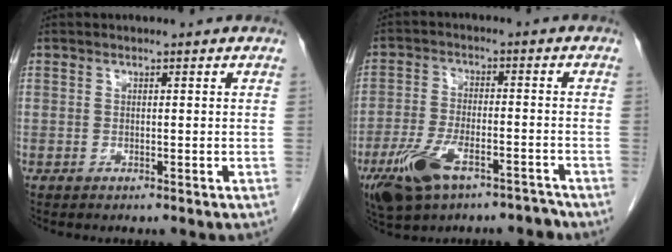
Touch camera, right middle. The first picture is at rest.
{"total": 10.7, "force": [-7.3, 4.0, 6.8], "torque": [-0.135, 0.004, -0.127]}